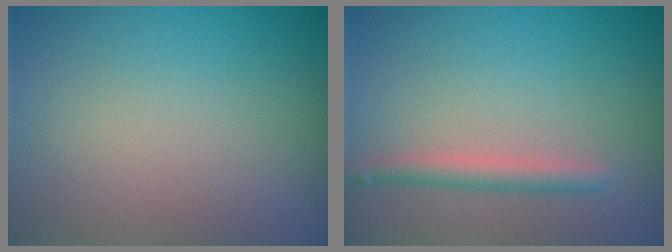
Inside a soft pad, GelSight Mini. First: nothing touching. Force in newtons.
{"total": 1.8, "press": 1.8, "slide": 0.1}